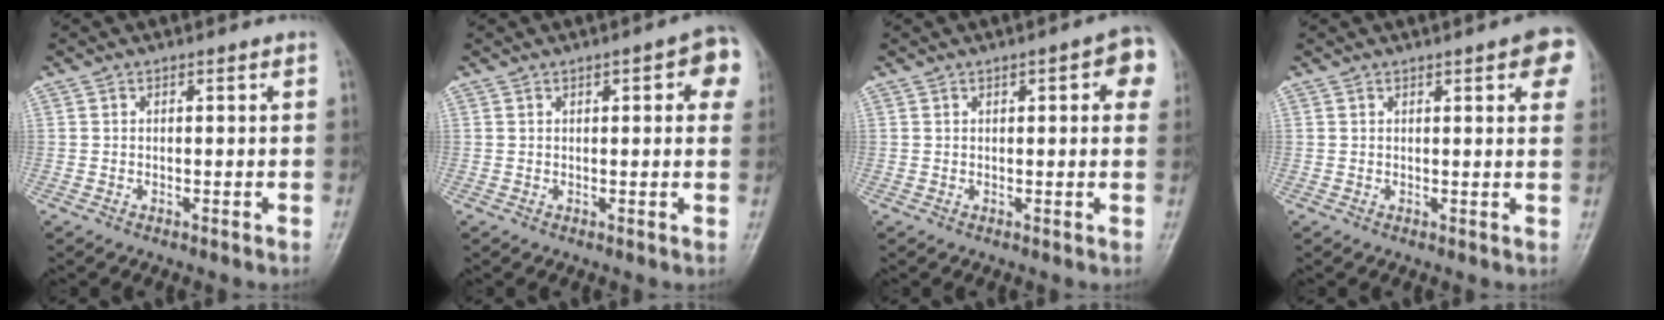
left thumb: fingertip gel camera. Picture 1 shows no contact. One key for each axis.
{"total": 6.9, "fx": 2.4, "fy": 2.4, "fz": 6.0, "tx": -0.048, "ty": 0.005, "tz": 0.020}
{"total": 6.4, "fx": 2.2, "fy": 2.2, "fz": 5.6, "tx": -0.044, "ty": 0.005, "tz": 0.017}
{"total": 6.8, "fx": 3.1, "fy": 1.8, "fz": 5.7, "tx": -0.049, "ty": -0.004, "tz": 0.031}